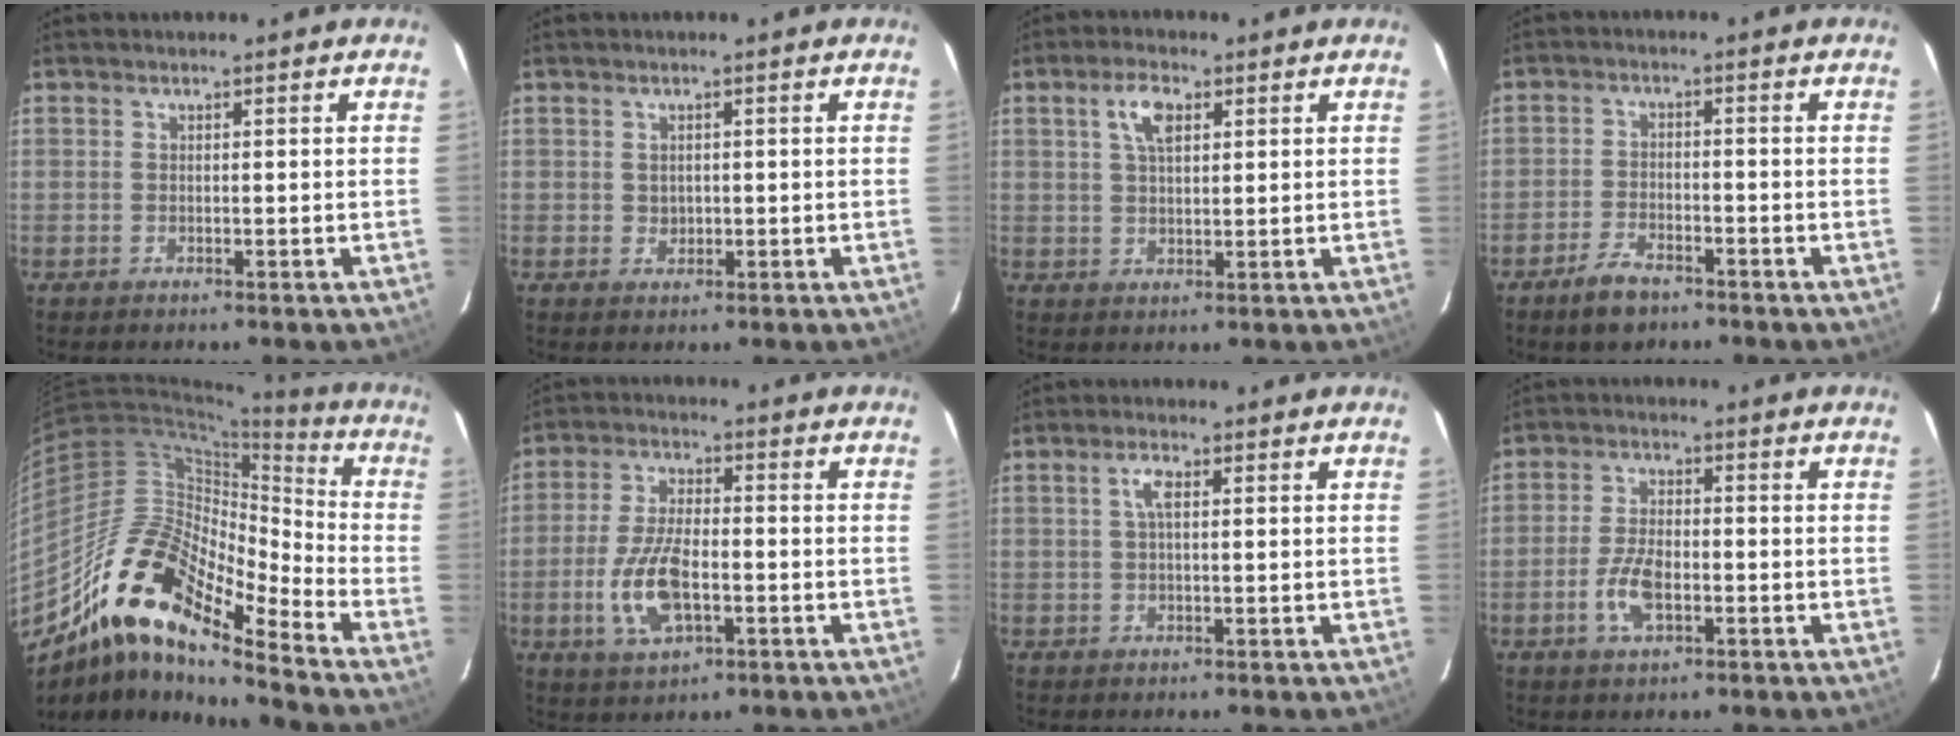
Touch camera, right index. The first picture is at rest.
{"total": 1.5, "force": [0.2, 1.5, 0.3], "torque": [-0.001, 0.001, 0.006]}
{"total": 5.1, "force": [2.1, 2.3, 4.0], "torque": [-0.074, 0.010, 0.039]}
{"total": 5.5, "force": [-4.1, 2.3, 2.9], "torque": [-0.073, 0.000, -0.071]}
{"total": 17.7, "force": [-12.7, 4.4, 11.5], "torque": [-0.189, -0.003, -0.256]}
{"total": 10.8, "force": [-3.0, 4.9, 9.1], "torque": [-0.193, -0.004, -0.053]}
{"total": 2.6, "force": [0.6, 0.8, 2.3], "torque": [-0.049, 0.007, 0.012]}
{"total": 6.5, "force": [-2.3, 3.3, 5.1], "torque": [-0.109, 0.000, -0.042]}